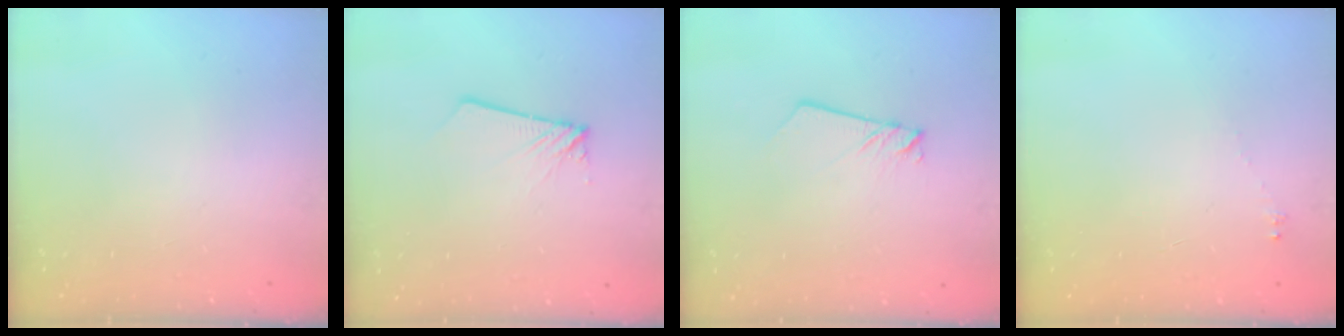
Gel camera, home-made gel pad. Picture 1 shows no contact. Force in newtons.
{"total": 1.8, "press": 1.8, "slide": 0.2}
{"total": 2.5, "press": 2.5, "slide": 0.1}
{"total": 1.7, "press": 1.6, "slide": 0.2}